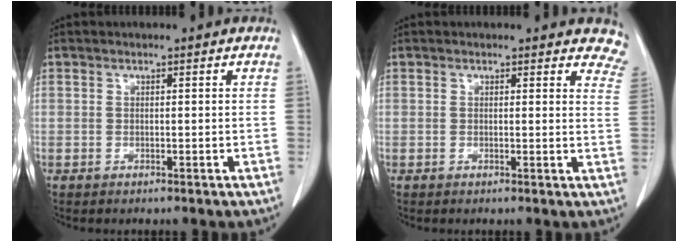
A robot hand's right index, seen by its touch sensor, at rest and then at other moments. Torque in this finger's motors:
{"motor_torque": [-0.03, 0.14, 0.01, 0.00]}